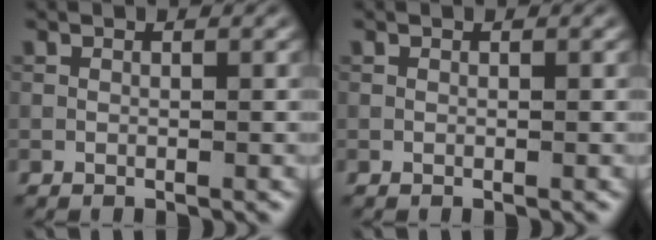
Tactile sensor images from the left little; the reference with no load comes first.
{"total": 0.0}